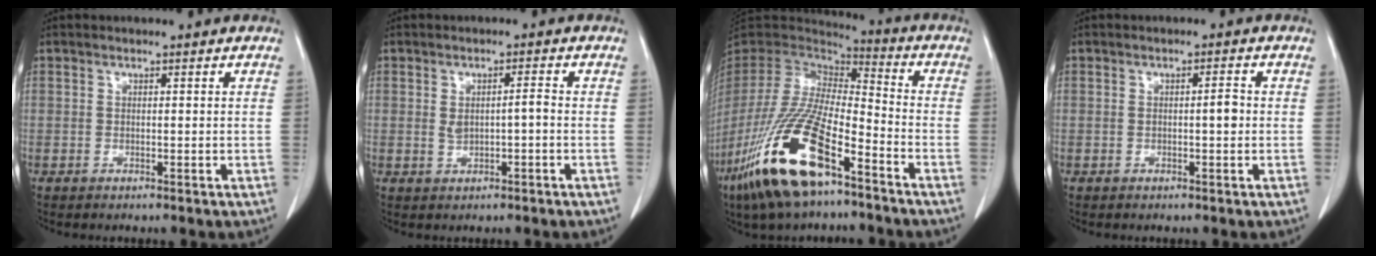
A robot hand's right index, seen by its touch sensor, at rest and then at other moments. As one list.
[{"total": 2.9, "force": [-0.1, 0.8, 2.8], "torque": [-0.052, 0.007, 0.005]}, {"total": 20.4, "force": [-11.5, 5.2, 16.0], "torque": [-0.353, -0.049, -0.217]}, {"total": 2.0, "force": [-0.1, 0.3, 1.9], "torque": [-0.031, 0.003, -0.002]}]